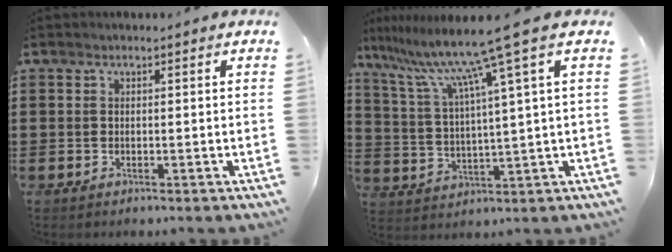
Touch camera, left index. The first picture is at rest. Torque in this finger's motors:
{"motor_torque": [1.36, -0.78, 0.66, 0.20]}